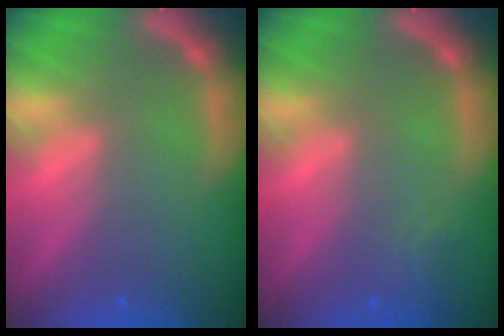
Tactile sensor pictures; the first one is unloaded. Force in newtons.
{"total": 1.4}